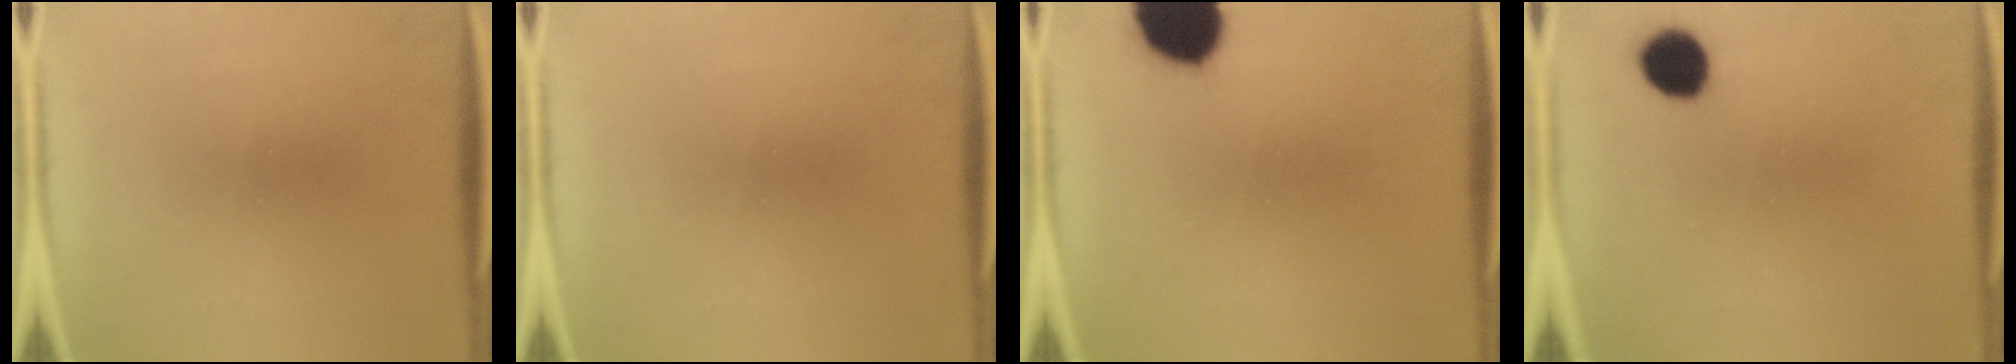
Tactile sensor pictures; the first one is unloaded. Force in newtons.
{"total": 0.0}
{"total": 14.1}
{"total": 6.4}